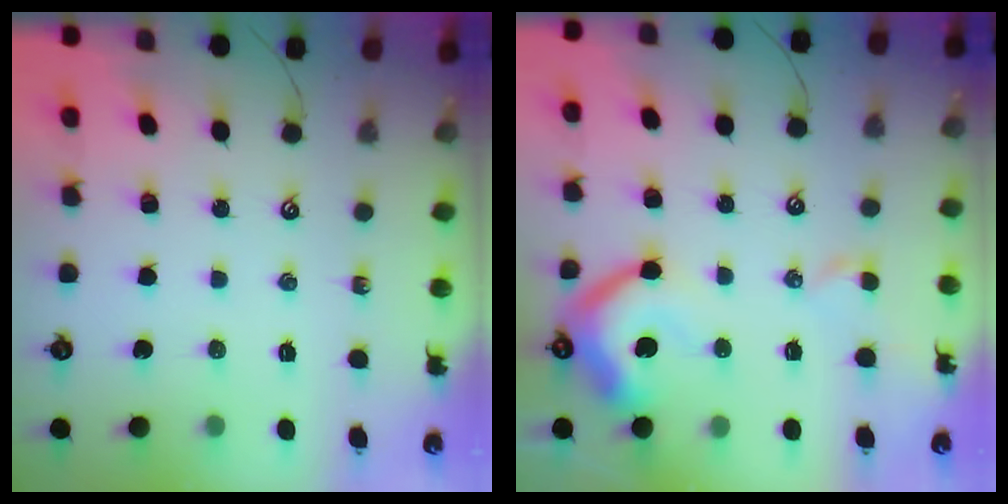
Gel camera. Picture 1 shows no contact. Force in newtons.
{"total": 9.6, "press": 9.4, "slide": 1.8}